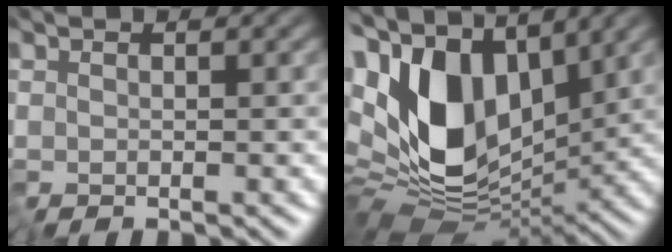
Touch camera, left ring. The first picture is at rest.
{"total": 14.1, "force": [1.4, 8.9, 10.8], "torque": [-0.221, -0.012, 0.023]}